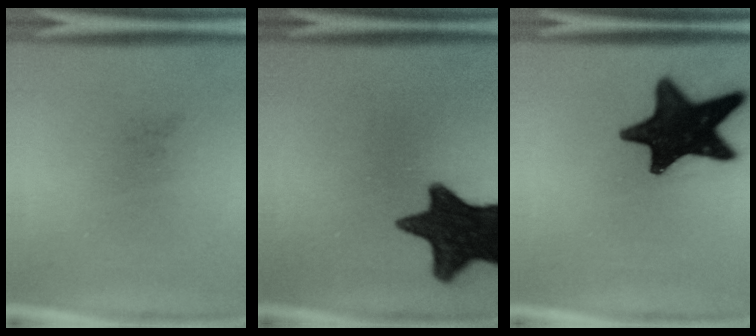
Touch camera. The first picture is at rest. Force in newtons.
{"total": 15.9}
{"total": 17.8}